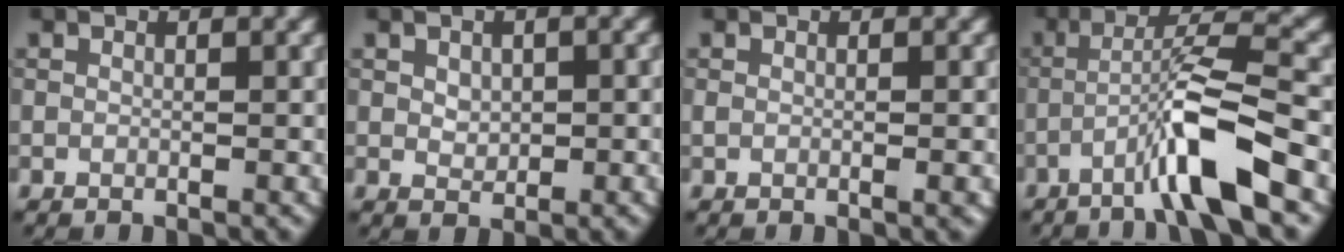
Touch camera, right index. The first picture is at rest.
{"total": 1.6, "force": [0.2, 1.2, 1.1], "torque": [-0.017, -0.002, 0.008]}
{"total": 0.7, "force": [-0.1, 0.2, 0.7], "torque": [-0.012, -0.002, -0.001]}
{"total": 7.0, "force": [-3.4, 0.4, 6.1], "torque": [-0.103, 0.021, -0.068]}